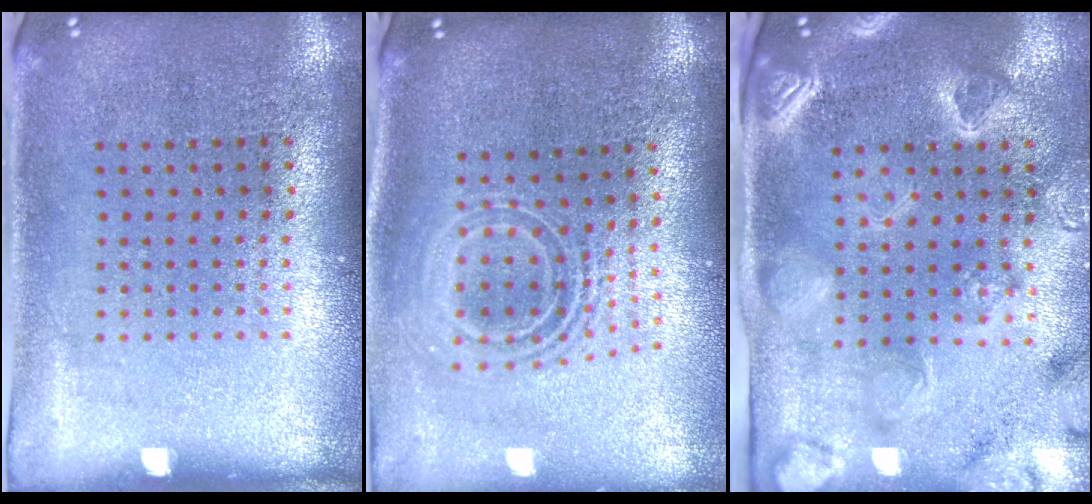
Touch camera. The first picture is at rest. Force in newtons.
{"total": 2.2, "press": 1.6, "slide": 1.5}
{"total": 3.6, "press": 3.1, "slide": 1.8}